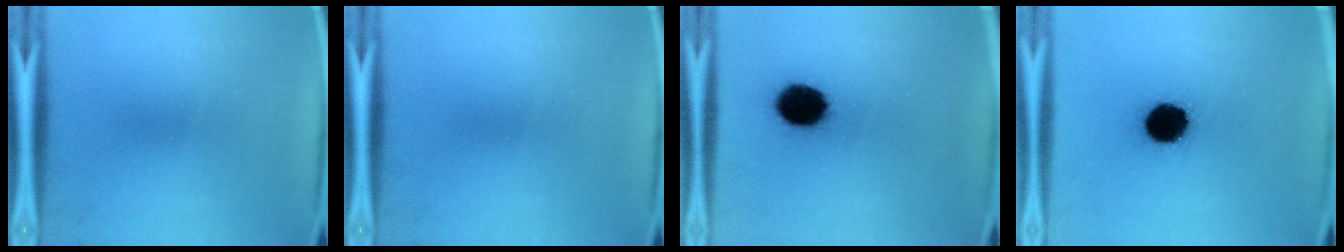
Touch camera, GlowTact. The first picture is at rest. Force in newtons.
{"total": 0.0}
{"total": 11.4}
{"total": 12.4}